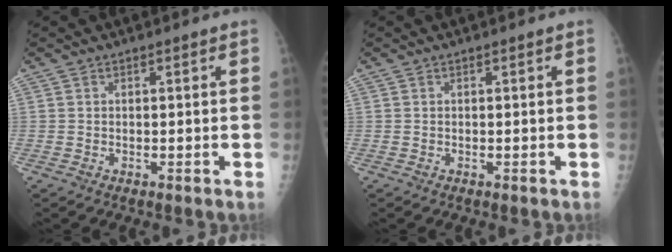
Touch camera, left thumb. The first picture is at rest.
{"total": 0.0}